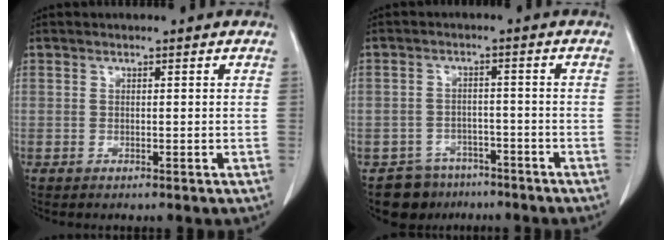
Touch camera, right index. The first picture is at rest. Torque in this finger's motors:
{"motor_torque": [-1.15, 0.01, -1.05, -0.21]}